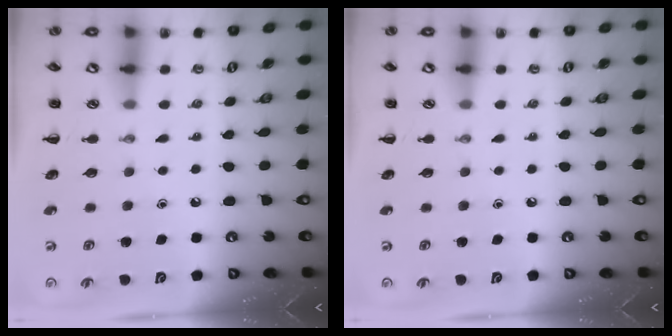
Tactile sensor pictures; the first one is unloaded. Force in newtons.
{"total": 0.0}